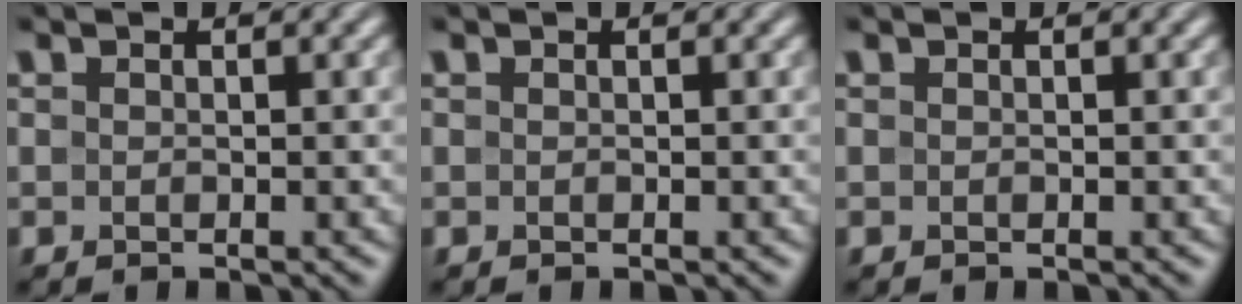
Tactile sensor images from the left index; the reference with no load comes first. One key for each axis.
{"total": 0.0}
{"total": 0.0}